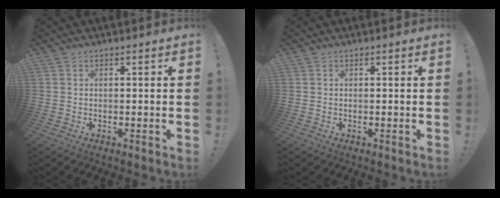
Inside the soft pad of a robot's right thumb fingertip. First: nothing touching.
{"total": 0.0}